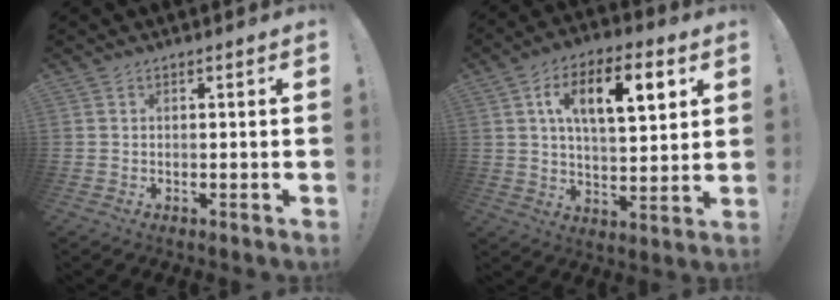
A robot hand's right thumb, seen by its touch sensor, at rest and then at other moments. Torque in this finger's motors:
{"motor_torque": [1.42, 1.66, 0.53, -0.08, 0.13]}